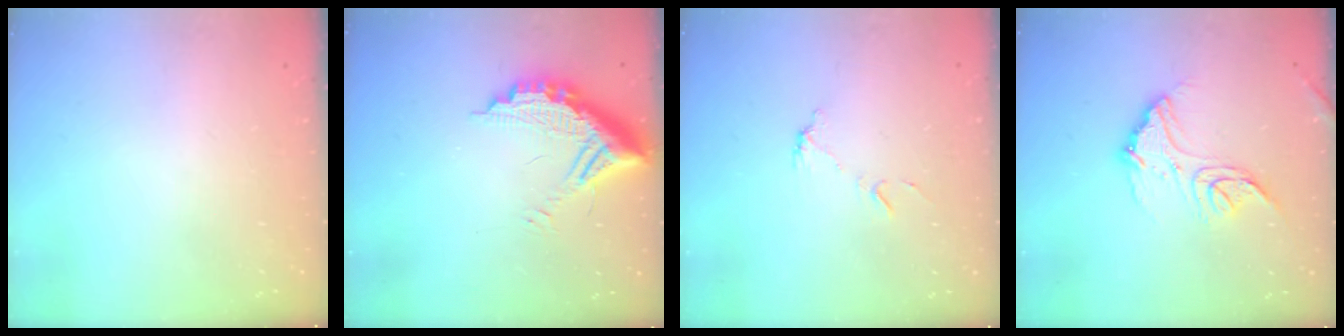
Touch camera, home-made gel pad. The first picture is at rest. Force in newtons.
{"total": 13.8, "press": 13.8, "slide": 1.3}
{"total": 5.6, "press": 5.6, "slide": 0.4}
{"total": 13.8, "press": 13.8, "slide": 0.9}